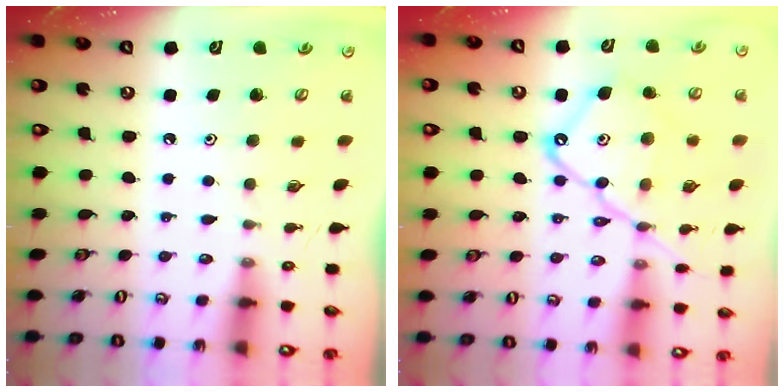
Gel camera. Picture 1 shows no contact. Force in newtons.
{"total": 16.5, "press": 16.4, "slide": 1.6}